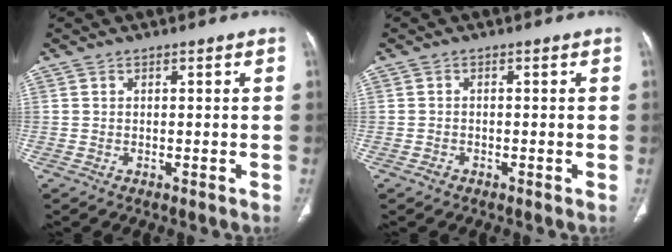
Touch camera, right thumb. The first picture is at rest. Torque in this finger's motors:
{"motor_torque": [0.06, -0.05, -0.26, 0.04, 0.02]}